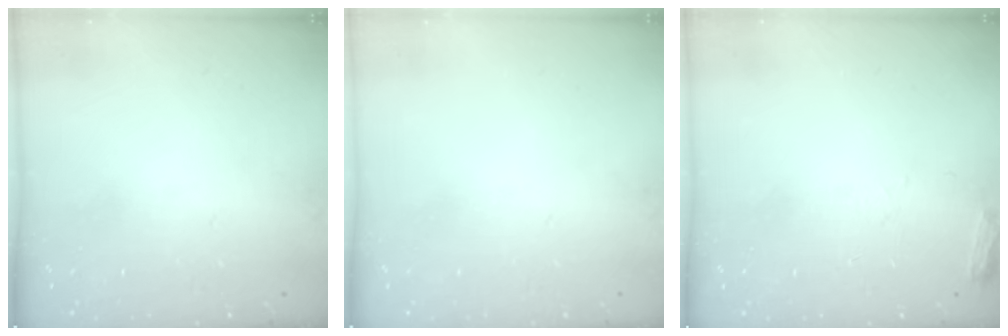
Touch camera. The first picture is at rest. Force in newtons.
{"total": 0.0}
{"total": 4.2, "press": 4.2, "slide": 0.5}